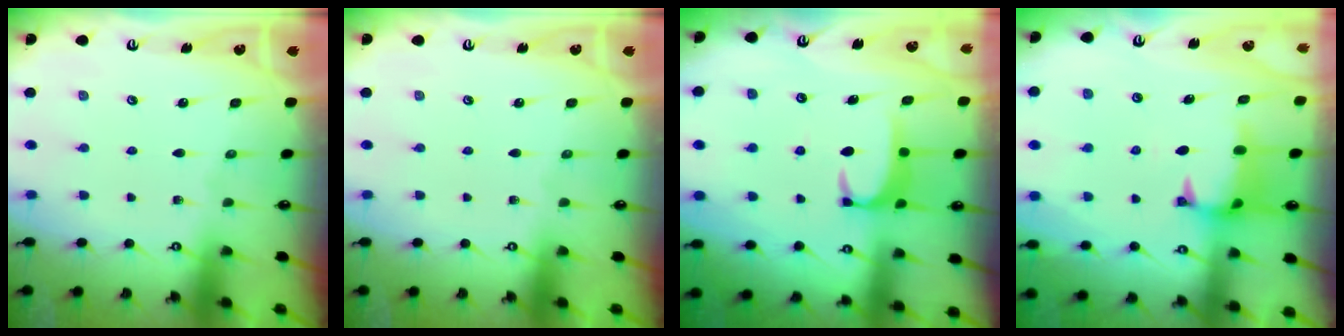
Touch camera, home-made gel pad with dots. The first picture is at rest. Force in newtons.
{"total": 0.0}
{"total": 2.0, "press": 1.9, "slide": 0.6}
{"total": 1.3, "press": 1.0, "slide": 0.8}